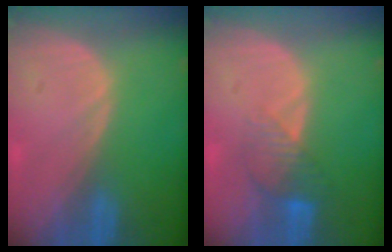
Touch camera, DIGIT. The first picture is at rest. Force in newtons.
{"total": 4.4, "press": 3.8, "slide": 2.3}